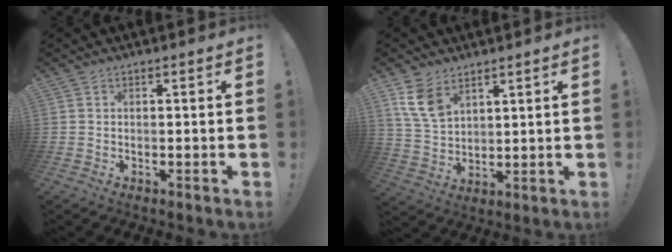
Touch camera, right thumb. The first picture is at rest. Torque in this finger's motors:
{"motor_torque": [0.08, 0.13, -0.19, 0.14, 0.23]}